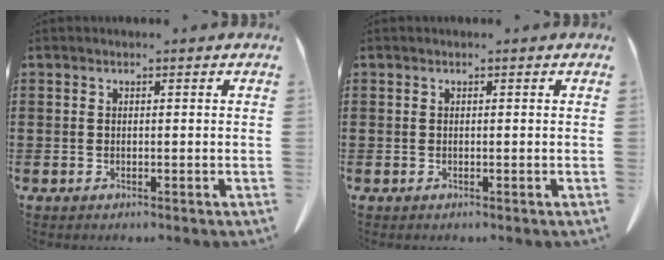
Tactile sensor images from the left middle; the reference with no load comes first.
{"total": 0.0}